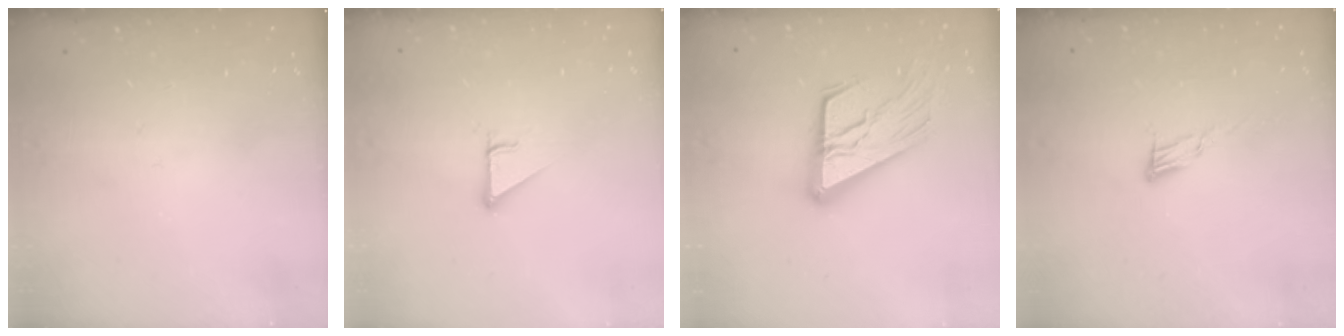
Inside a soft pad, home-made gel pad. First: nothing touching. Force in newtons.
{"total": 2.9, "press": 2.9, "slide": 0.1}
{"total": 19.1, "press": 19.0, "slide": 2.5}
{"total": 7.3, "press": 7.2, "slide": 1.2}